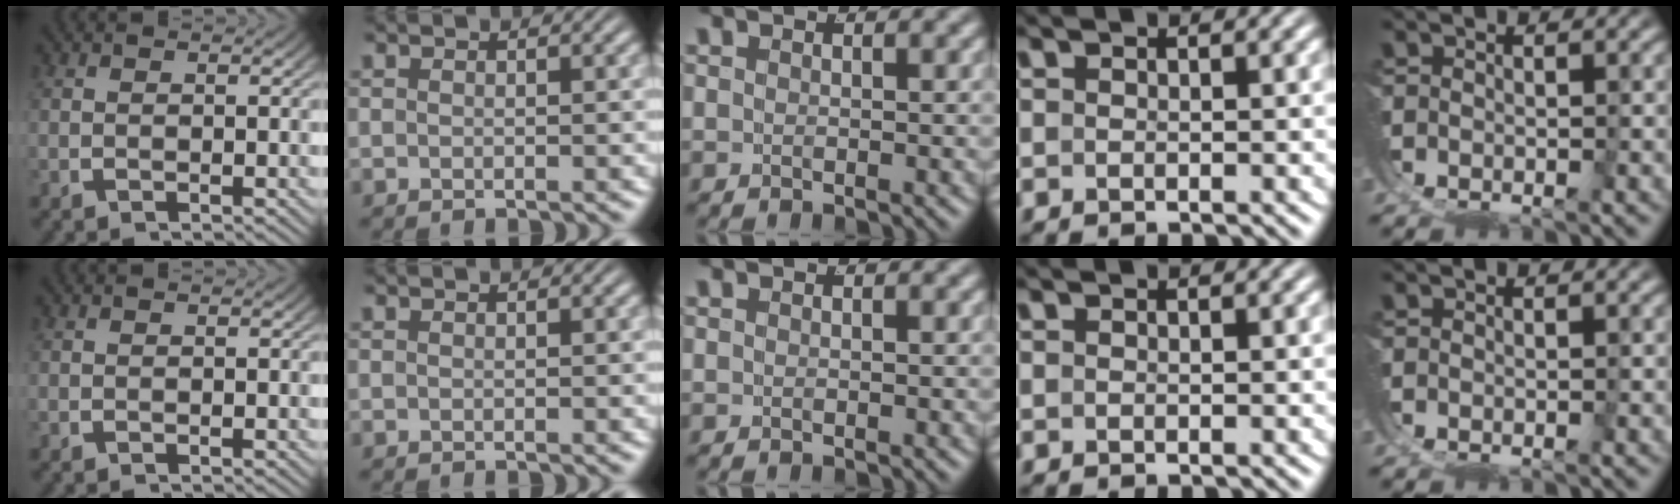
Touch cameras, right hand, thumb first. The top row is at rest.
{}